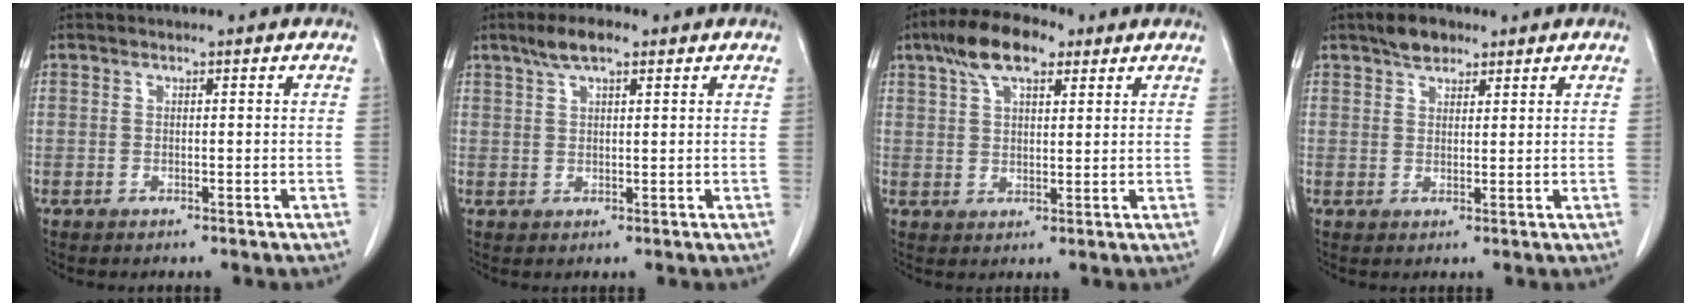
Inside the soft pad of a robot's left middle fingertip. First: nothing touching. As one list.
[{"total": 4.5, "force": [2.9, 1.2, 3.2], "torque": [-0.067, 0.013, 0.054]}, {"total": 9.1, "force": [5.5, 3.5, 6.4], "torque": [-0.123, 0.025, 0.096]}, {"total": 3.5, "force": [2.6, 1.7, 1.6], "torque": [-0.030, 0.009, 0.044]}]